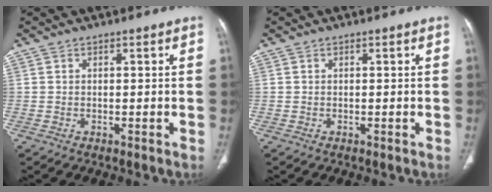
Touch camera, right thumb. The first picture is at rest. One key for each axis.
{"total": 0.0}